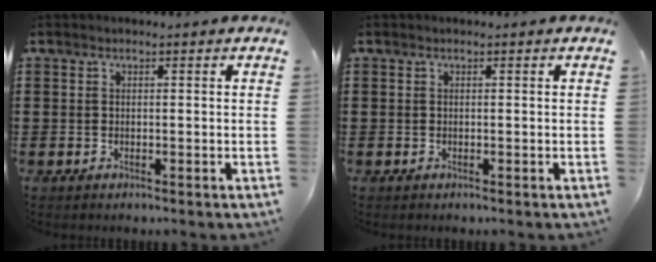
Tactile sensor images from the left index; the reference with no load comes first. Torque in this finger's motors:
{"motor_torque": [-0.30, 0.37, 0.00, 0.00]}